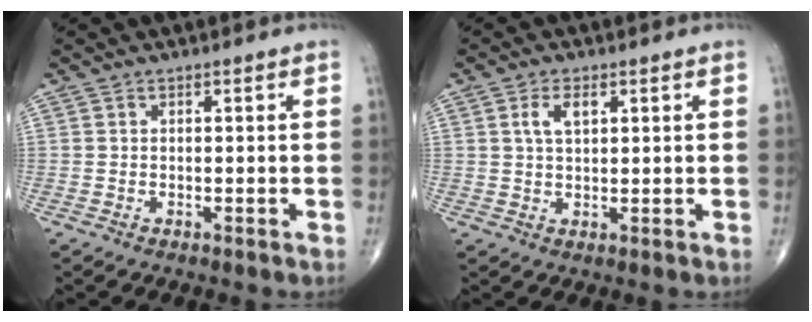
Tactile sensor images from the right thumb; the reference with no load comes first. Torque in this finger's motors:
{"motor_torque": [0.12, 0.22, 0.45, 0.13, 0.13]}